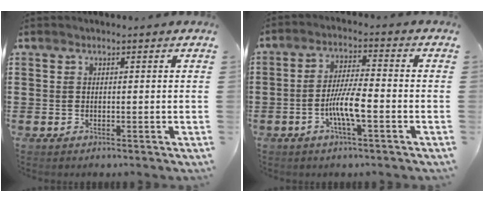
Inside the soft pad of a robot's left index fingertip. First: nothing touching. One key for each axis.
{"total": 6.6, "fx": -2.4, "fy": 1.3, "fz": 6.0, "tx": -0.122, "ty": -0.002, "tz": -0.049}